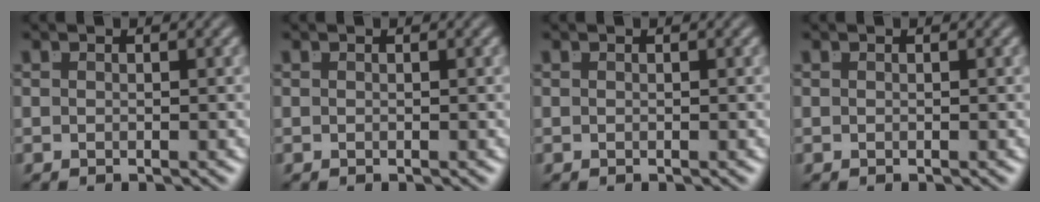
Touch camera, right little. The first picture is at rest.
{"total": 0.0}
{"total": 0.0}
{"total": 0.0}